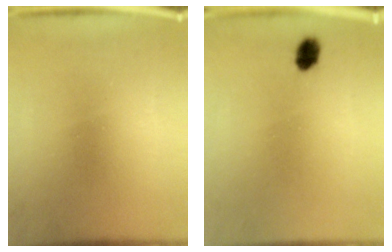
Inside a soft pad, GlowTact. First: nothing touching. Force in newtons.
{"total": 2.9}